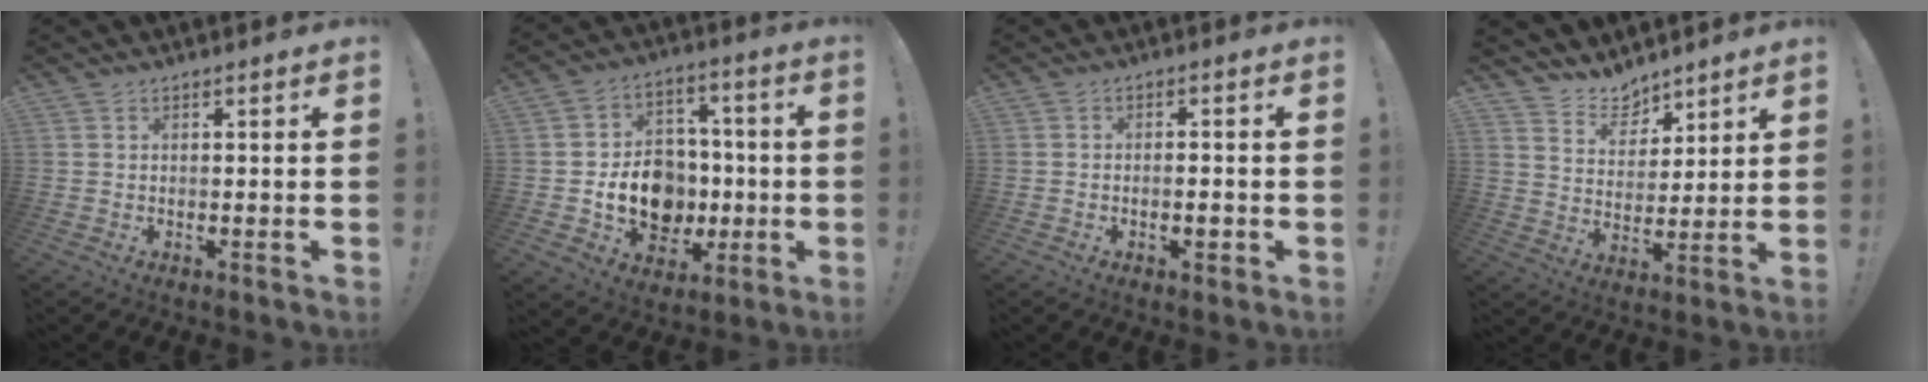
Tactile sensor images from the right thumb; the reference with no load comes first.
{"total": 14.9, "force": [-2.9, 12.2, 8.0], "torque": [-0.125, 0.024, -0.039]}
{"total": 2.8, "force": [-1.1, 1.1, 2.3], "torque": [-0.029, 0.003, -0.019]}
{"total": 7.8, "force": [6.6, 4.1, 0.8], "torque": [-0.028, -0.060, 0.128]}